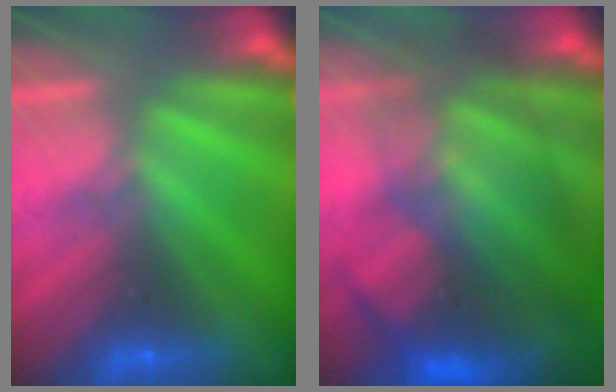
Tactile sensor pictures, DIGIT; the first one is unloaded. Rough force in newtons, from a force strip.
{"total": 7.2}